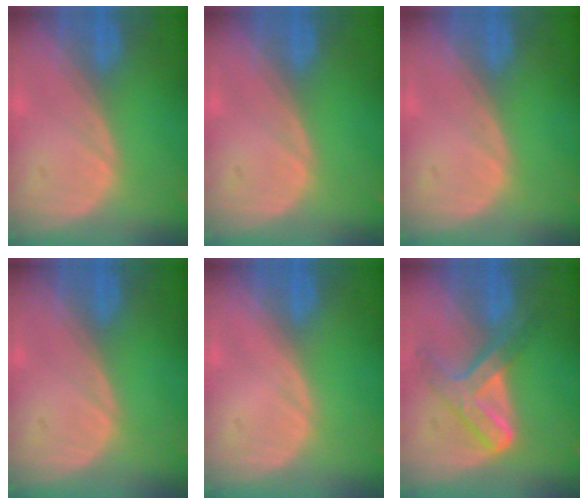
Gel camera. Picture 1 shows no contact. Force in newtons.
{"total": 0.0}
{"total": 0.0}
{"total": 0.0}
{"total": 0.0}
{"total": 7.2, "press": 6.2, "slide": 3.7}